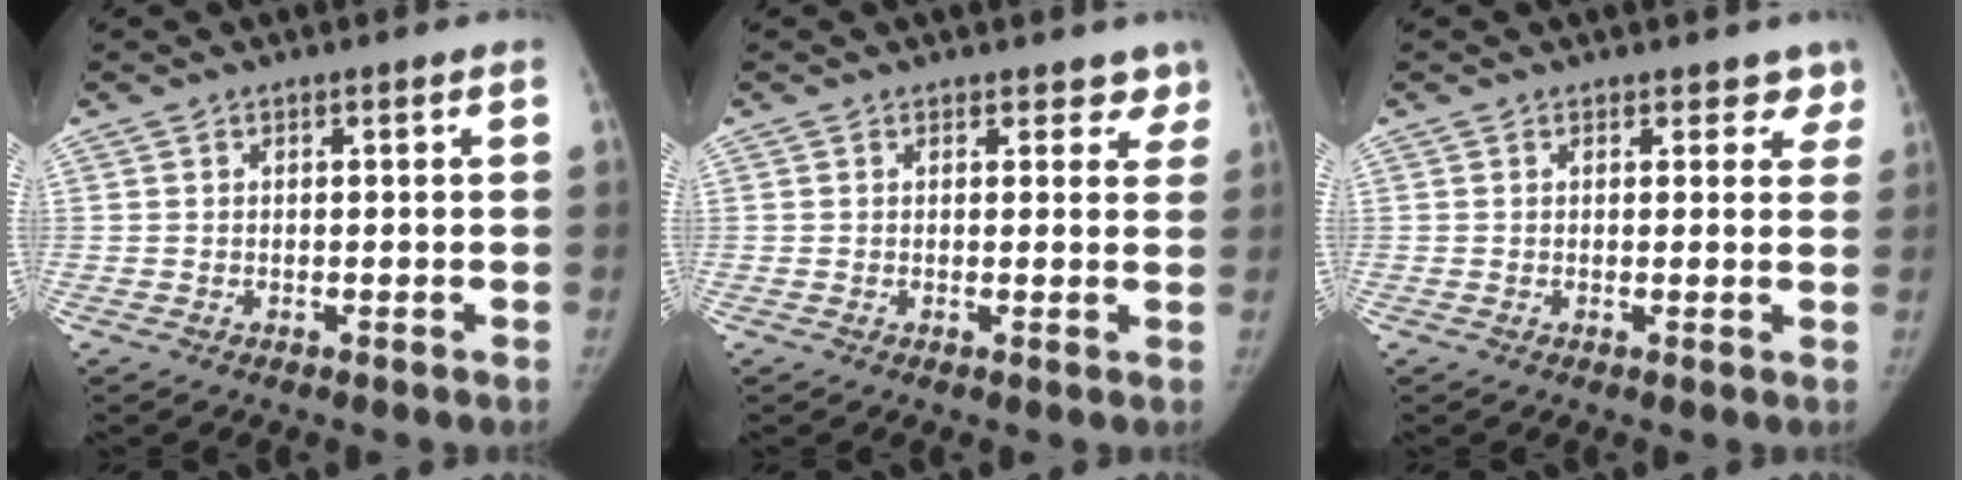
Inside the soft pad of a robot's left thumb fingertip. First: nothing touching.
{"total": 3.6, "force": [3.0, 2.0, 0.4], "torque": [0.036, -0.013, 0.018]}
{"total": 3.5, "force": [2.8, 2.0, 0.5], "torque": [0.036, -0.012, 0.016]}